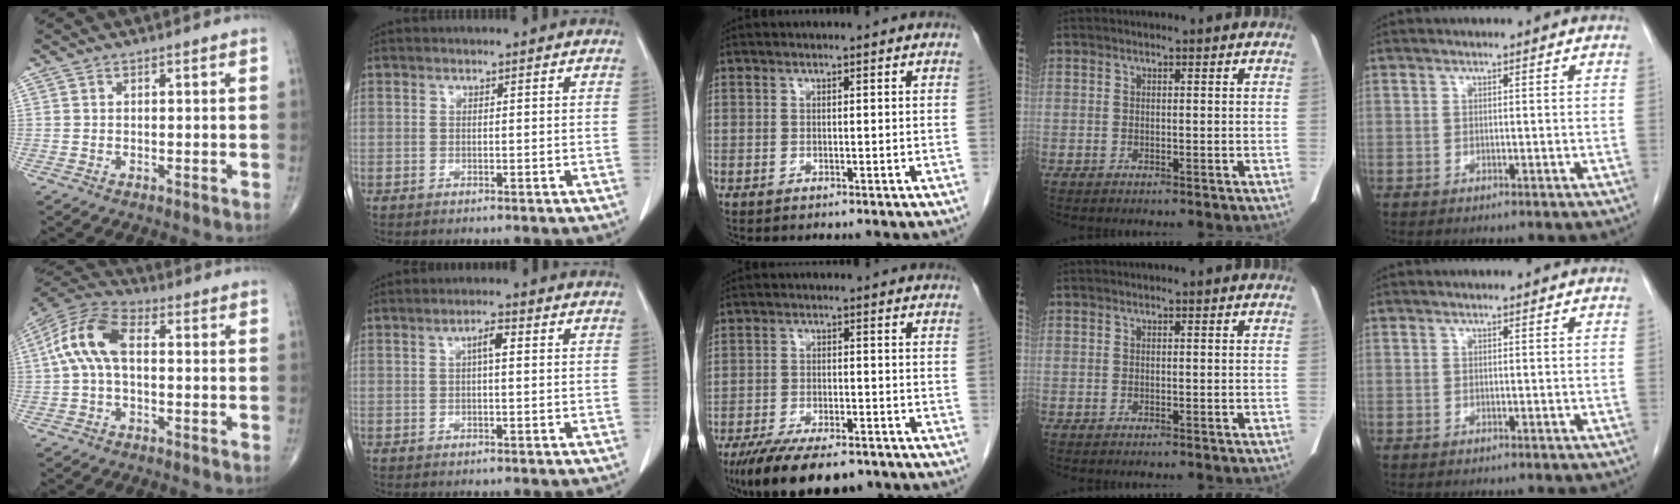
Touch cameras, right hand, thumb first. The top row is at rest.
{"thumb": {"total": 11.0, "force": [0.6, 5.9, 9.3], "torque": [-0.193, 0.034, 0.002]}, "index": {"total": 2.6, "force": [0.5, 0.6, 2.5], "torque": [-0.043, 0.006, 0.008]}, "middle": {"total": 12.9, "force": [-9.7, 4.3, 7.4], "torque": [-0.126, -0.018, -0.152]}}